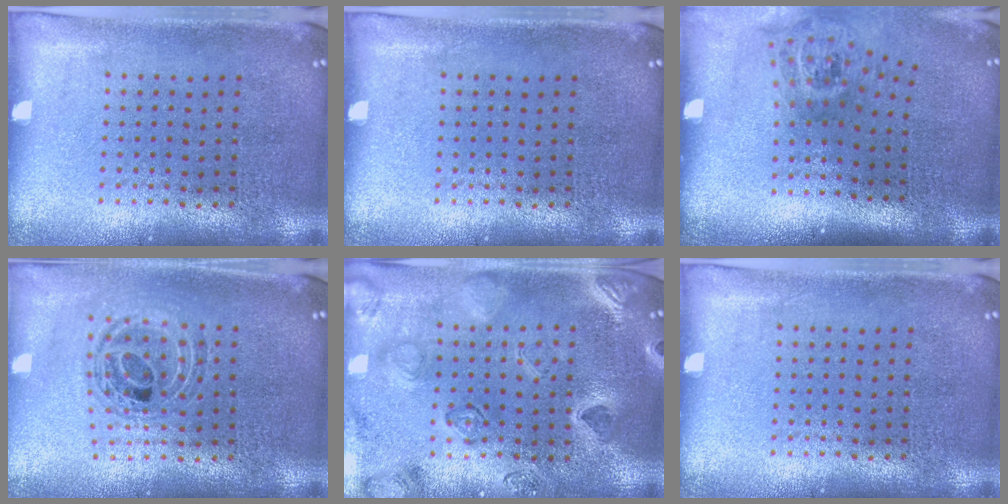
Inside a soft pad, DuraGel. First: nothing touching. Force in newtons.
{"total": 0.0}
{"total": 2.0, "press": 1.4, "slide": 1.5}
{"total": 0.8, "press": 0.8, "slide": 0.2}
{"total": 2.5, "press": 2.5, "slide": 0.5}
{"total": 0.0}